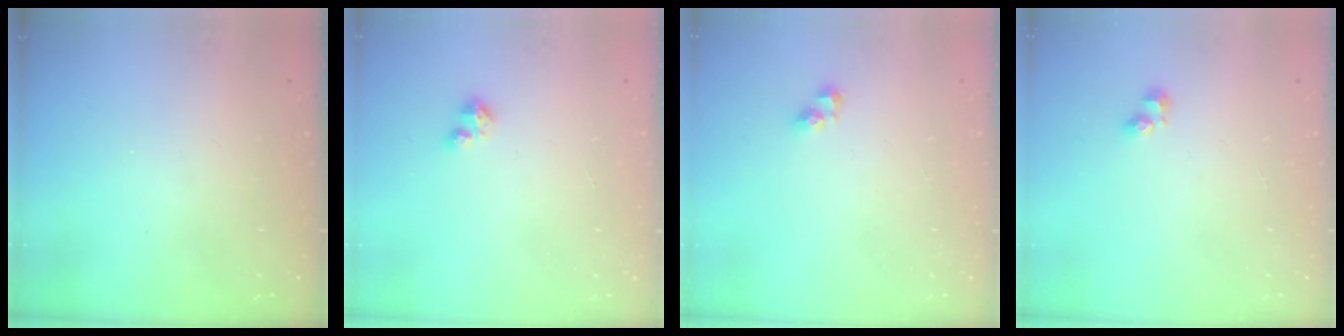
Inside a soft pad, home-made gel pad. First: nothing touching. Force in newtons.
{"total": 2.1, "press": 2.1, "slide": 0.2}
{"total": 4.8, "press": 4.7, "slide": 0.3}
{"total": 2.6, "press": 2.6, "slide": 0.2}